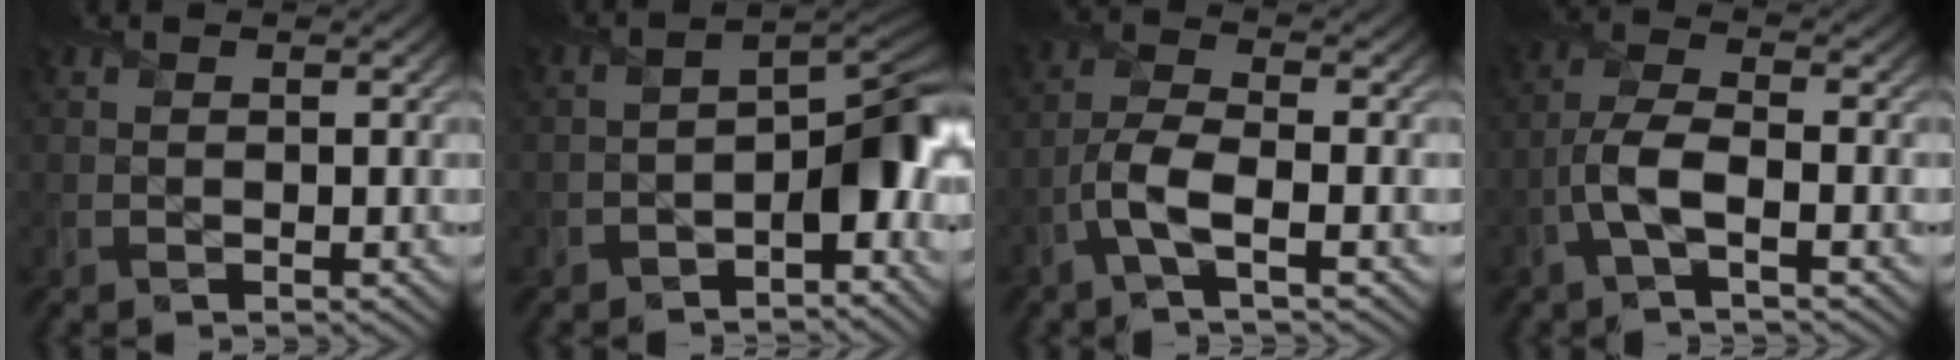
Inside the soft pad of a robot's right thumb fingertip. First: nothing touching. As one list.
[{"total": 6.8, "force": [-3.0, 3.4, 5.1], "torque": [-0.051, 0.006, -0.060]}, {"total": 4.7, "force": [-2.2, 1.1, 4.0], "torque": [-0.093, 0.006, -0.057]}, {"total": 4.8, "force": [-2.0, 1.4, 4.1], "torque": [-0.096, 0.008, -0.052]}]